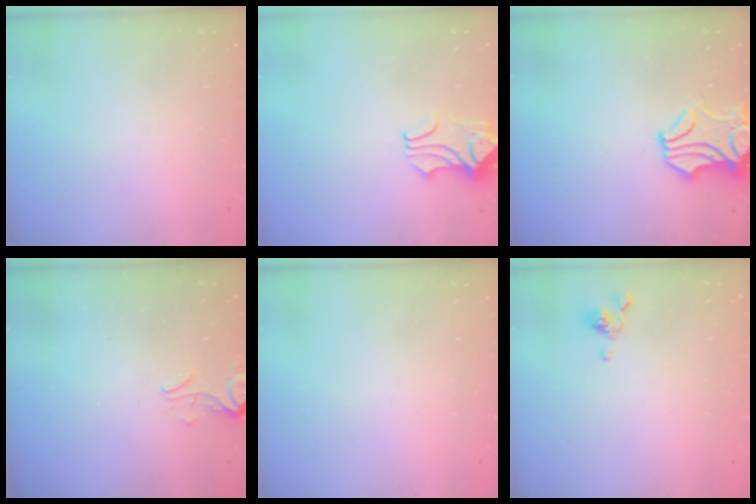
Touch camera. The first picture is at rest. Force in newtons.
{"total": 2.1, "press": 2.0, "slide": 0.7}
{"total": 1.4, "press": 0.6, "slide": 1.3}
{"total": 2.7, "press": 2.7, "slide": 0.5}
{"total": 0.0}
{"total": 2.4, "press": 2.3, "slide": 0.8}